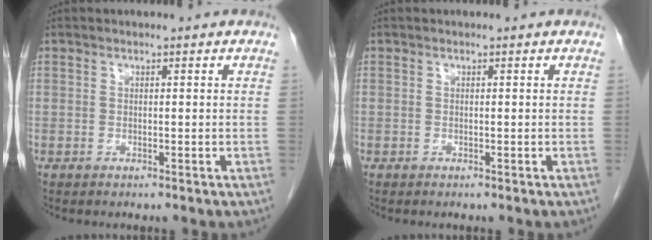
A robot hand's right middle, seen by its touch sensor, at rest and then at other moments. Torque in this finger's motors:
{"motor_torque": [0.00, -2.14, -0.15, -0.06]}